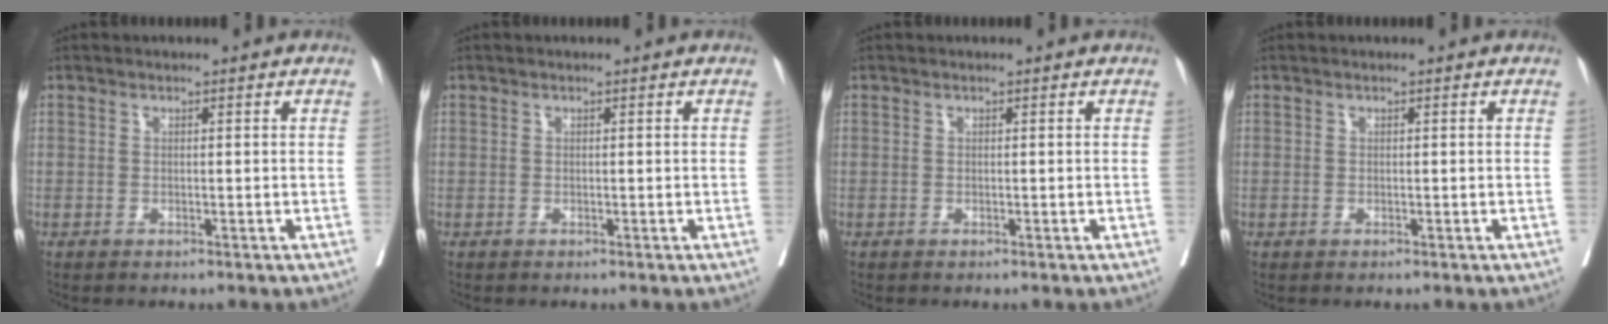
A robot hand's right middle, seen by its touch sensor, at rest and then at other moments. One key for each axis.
{"total": 0.0}
{"total": 0.0}
{"total": 0.0}